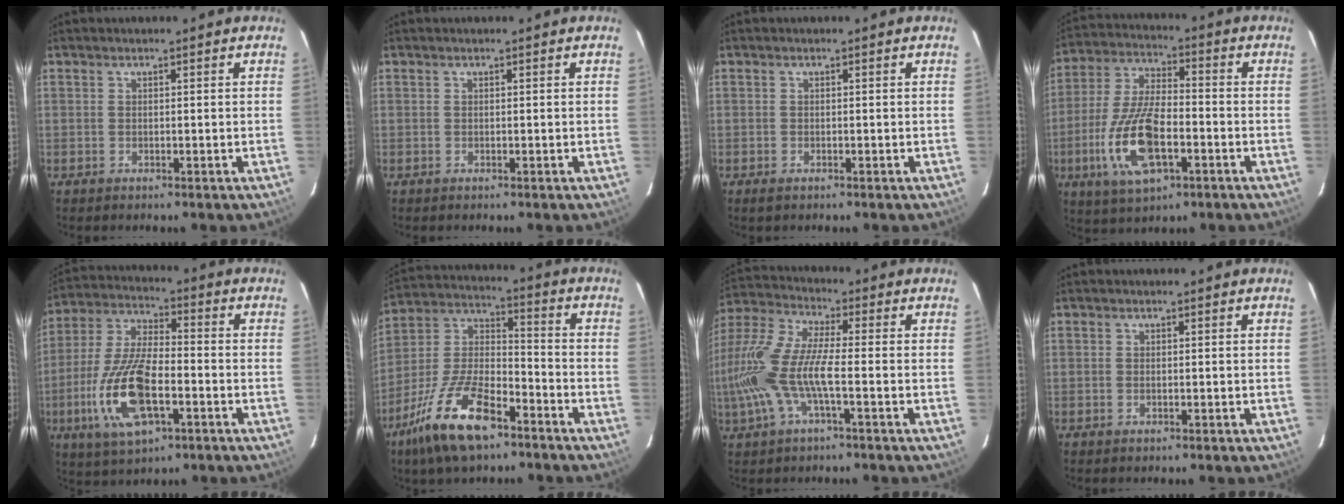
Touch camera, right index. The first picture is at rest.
{"total": 0.0}
{"total": 0.8, "force": [-0.5, 0.4, 0.5], "torque": [-0.008, -0.003, -0.011]}
{"total": 15.5, "force": [-5.3, 6.3, 13.1], "torque": [-0.284, -0.009, -0.096]}
{"total": 16.6, "force": [-5.6, 6.6, 14.2], "torque": [-0.309, -0.012, -0.103]}
{"total": 17.4, "force": [-10.8, 6.7, 11.8], "torque": [-0.252, -0.004, -0.201]}
{"total": 15.2, "force": [-3.5, 3.7, 14.3], "torque": [-0.293, -0.007, -0.073]}
{"total": 0.0}